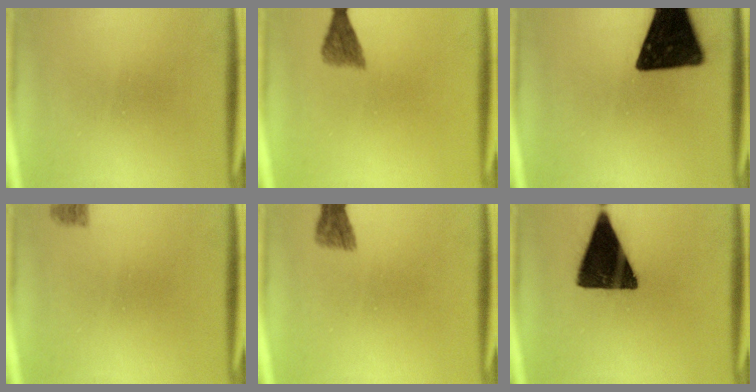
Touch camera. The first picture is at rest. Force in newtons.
{"total": 2.9}
{"total": 18.5}
{"total": 1.8}
{"total": 1.8}
{"total": 16.8}